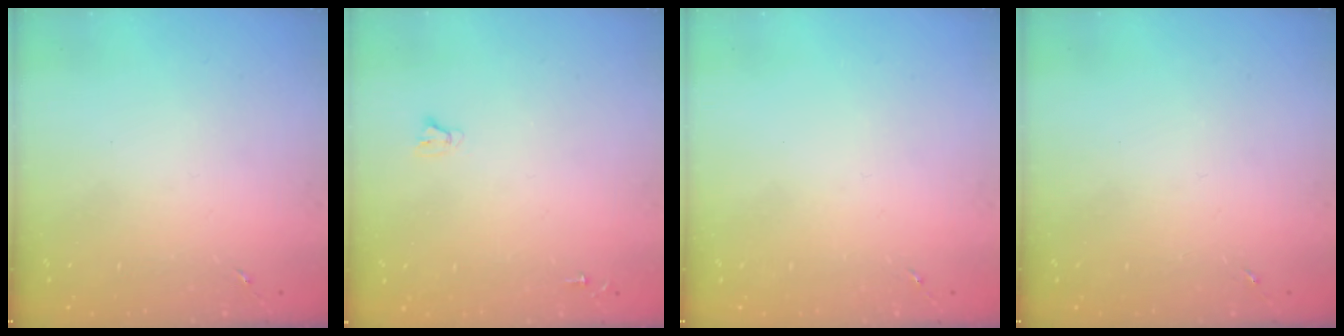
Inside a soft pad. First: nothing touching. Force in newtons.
{"total": 2.0, "press": 2.0, "slide": 0.2}
{"total": 0.0}
{"total": 0.0}